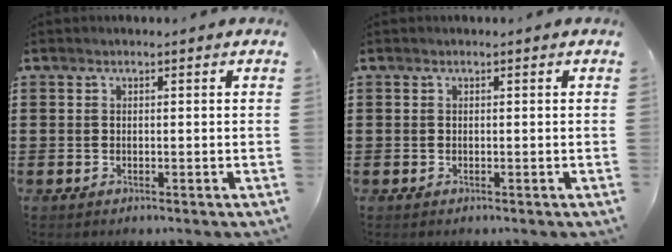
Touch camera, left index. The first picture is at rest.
{"total": 0.0}